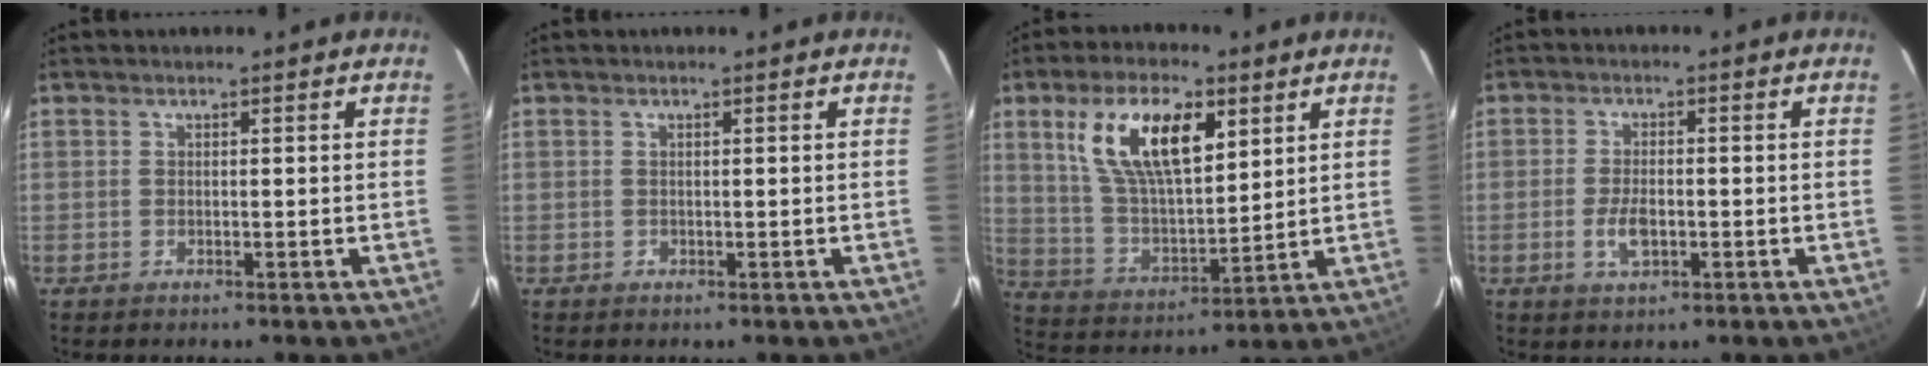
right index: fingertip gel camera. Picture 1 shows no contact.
{"total": 0.5, "force": [-0.1, 0.5, 0.0], "torque": [0.003, 0.002, 0.001]}
{"total": 16.4, "force": [7.2, 7.2, 12.9], "torque": [-0.238, 0.015, 0.143]}
{"total": 4.6, "force": [-1.4, 2.3, 3.7], "torque": [-0.079, -0.003, -0.024]}